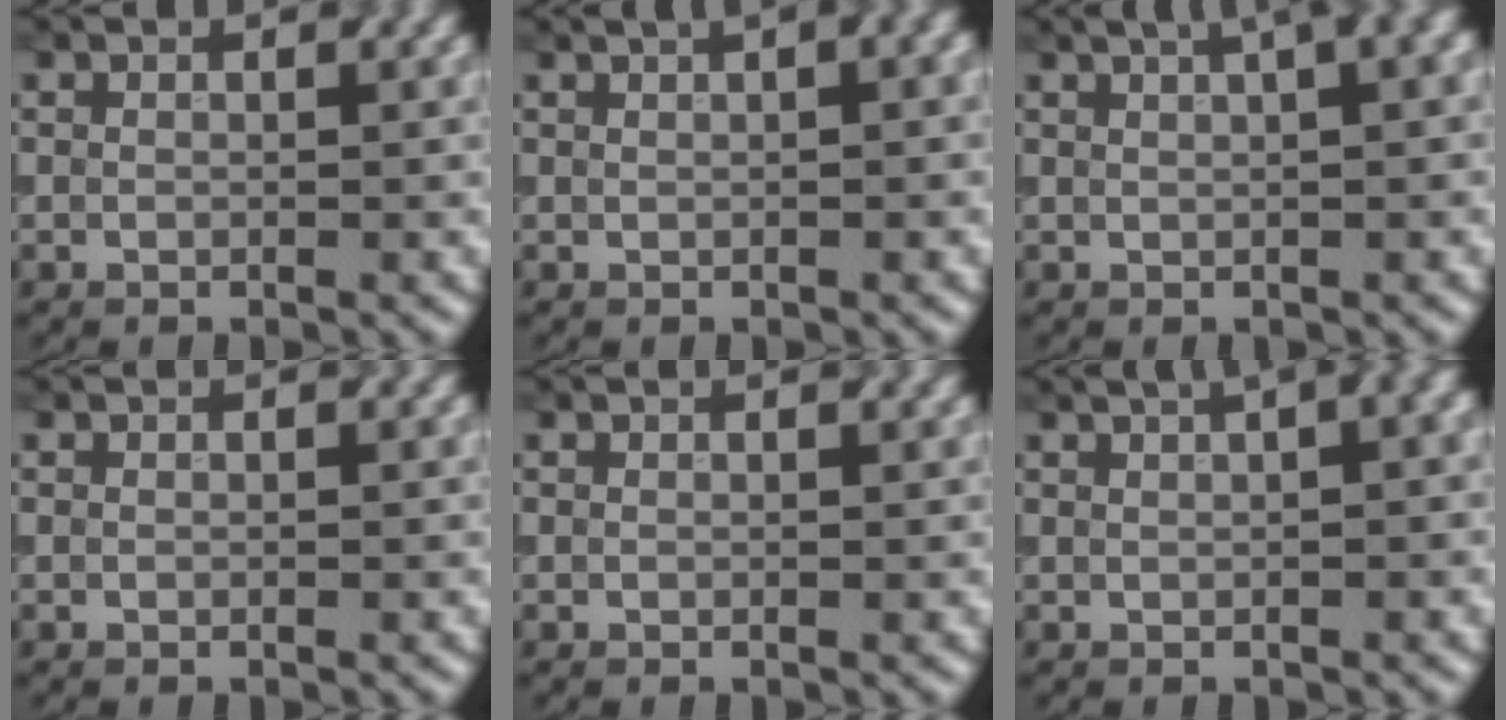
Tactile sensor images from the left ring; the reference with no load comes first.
{"total": 2.3, "force": [1.2, 0.9, 1.8], "torque": [-0.018, 0.016, 0.015]}
{"total": 4.6, "force": [2.6, 1.1, 3.7], "torque": [-0.048, 0.030, 0.040]}
{"total": 0.0}
{"total": 0.0}
{"total": 4.7, "force": [2.3, 1.6, 3.7], "torque": [-0.048, 0.033, 0.032]}